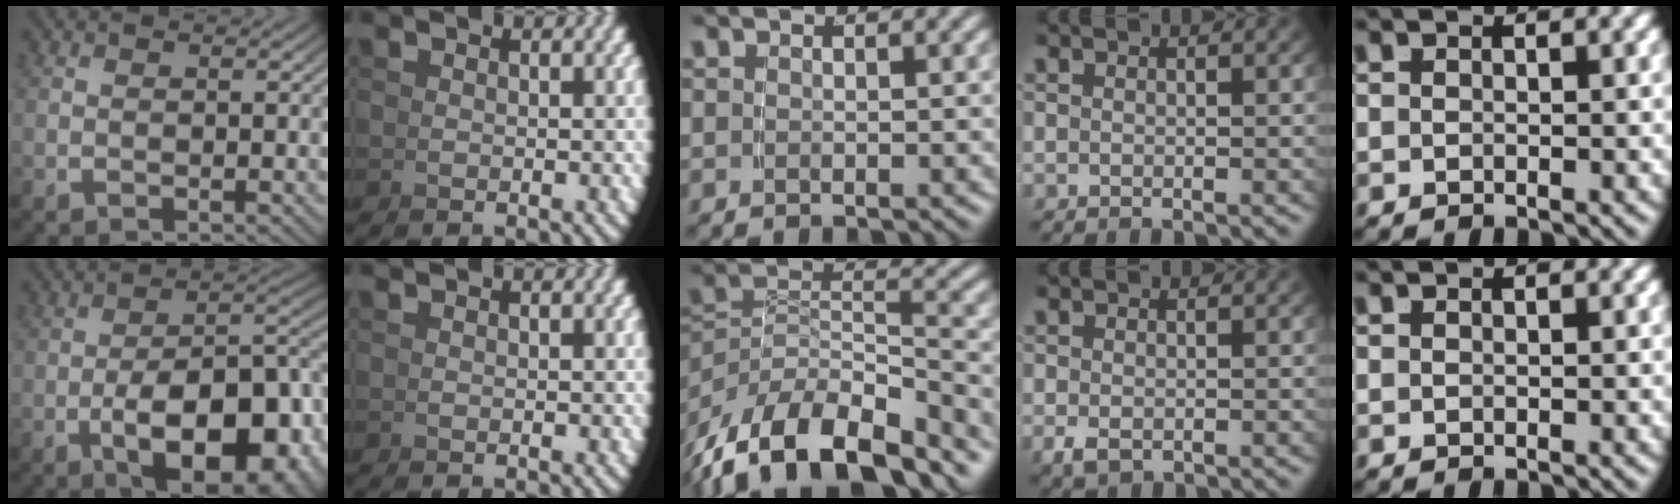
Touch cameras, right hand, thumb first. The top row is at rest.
{"thumb": {"total": 15.0, "force": [-3.9, 8.6, 11.7], "torque": [-0.198, -0.058, -0.029]}, "middle": {"total": 14.4, "force": [-8.7, 8.6, 7.5], "torque": [-0.145, -0.043, -0.124]}, "ring": {"total": 1.9, "force": [-1.0, 1.2, 1.1], "torque": [-0.035, -0.020, -0.003]}}